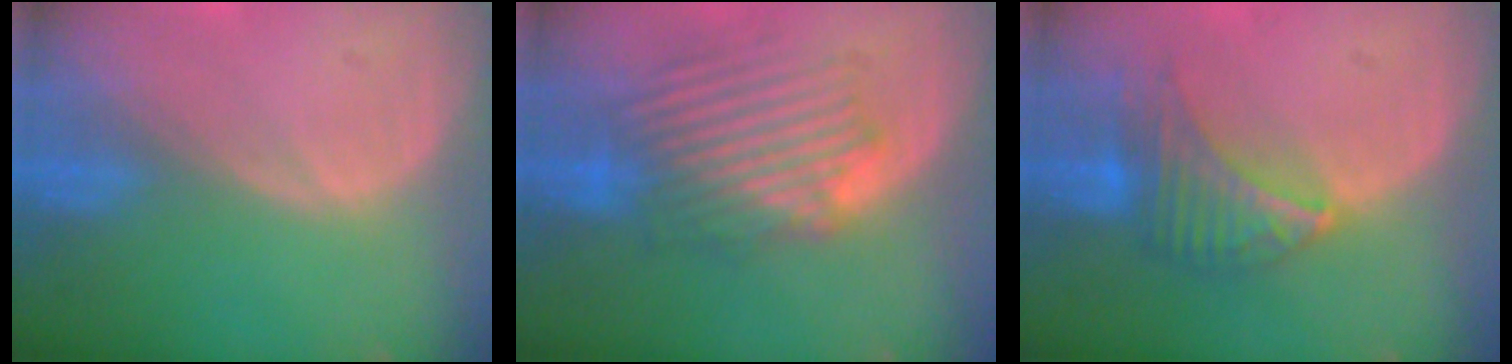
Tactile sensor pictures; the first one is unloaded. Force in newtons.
{"total": 8.4, "press": 8.0, "slide": 2.5}
{"total": 6.8, "press": 6.7, "slide": 1.4}